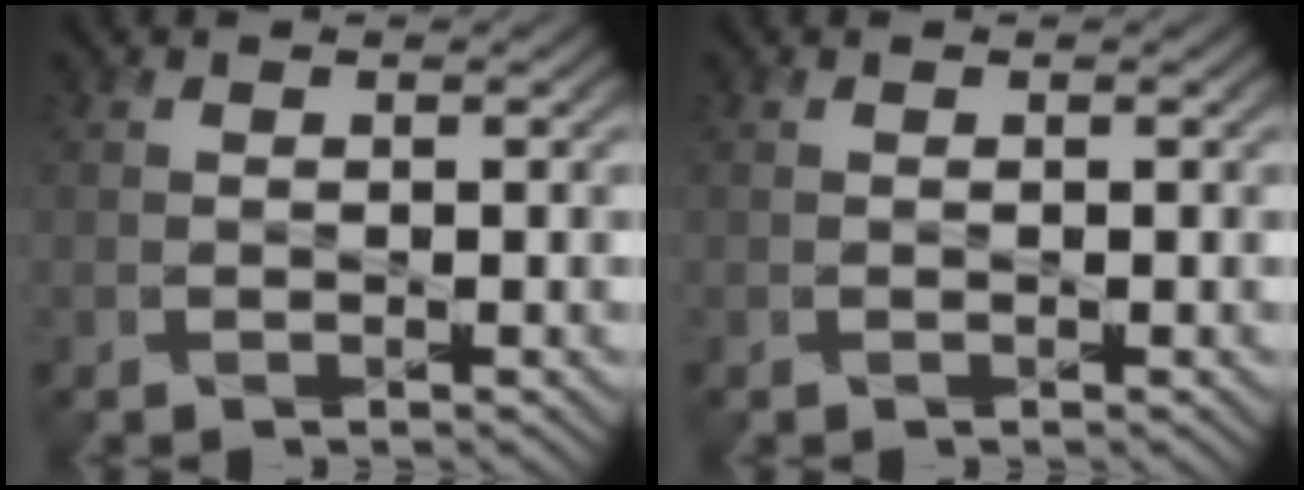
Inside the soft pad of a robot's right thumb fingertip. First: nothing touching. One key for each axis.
{"total": 0.0}